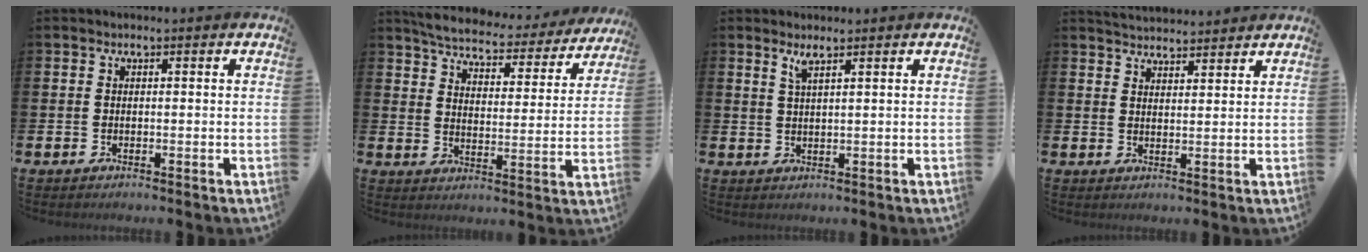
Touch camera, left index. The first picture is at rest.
{"total": 5.2, "force": [4.9, 1.0, 1.4], "torque": [-0.052, -0.036, 0.079]}
{"total": 2.0, "force": [1.6, 0.1, 1.2], "torque": [-0.021, -0.002, 0.028]}
{"total": 3.8, "force": [3.8, 0.2, -0.2], "torque": [0.000, -0.019, 0.069]}